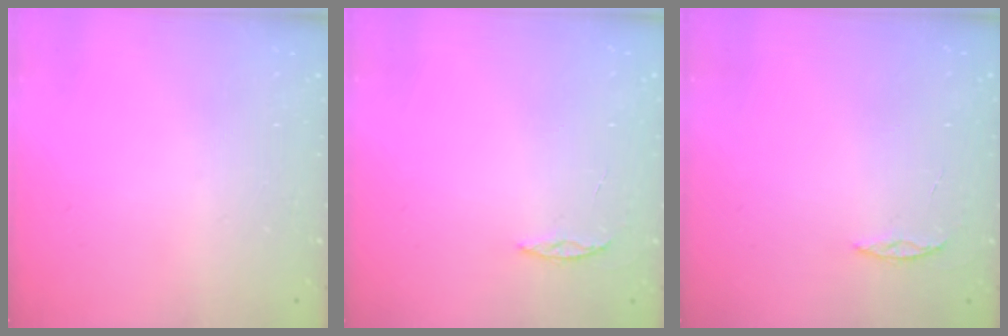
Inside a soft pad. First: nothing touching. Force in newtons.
{"total": 2.4, "press": 2.4, "slide": 0.2}
{"total": 2.4, "press": 2.4, "slide": 0.2}